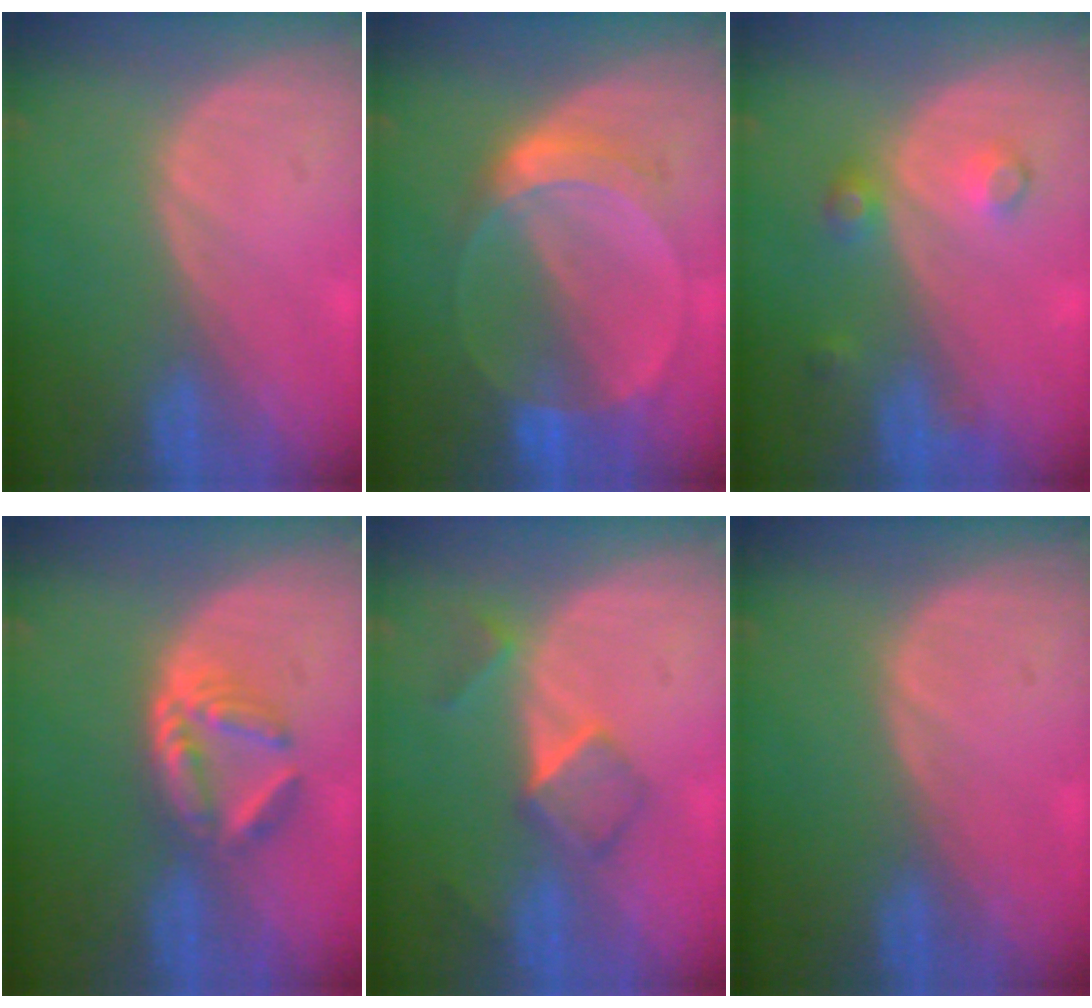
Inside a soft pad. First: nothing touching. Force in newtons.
{"total": 6.3, "press": 5.6, "slide": 2.7}
{"total": 3.5, "press": 3.2, "slide": 1.4}
{"total": 6.0, "press": 5.2, "slide": 3.1}
{"total": 5.2, "press": 4.5, "slide": 2.7}
{"total": 0.0}